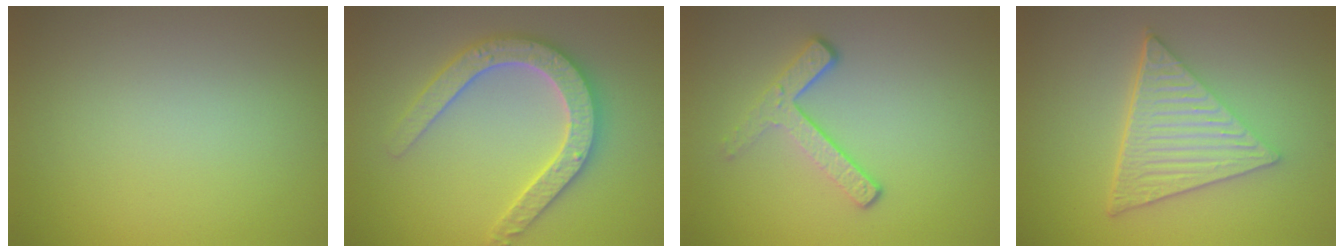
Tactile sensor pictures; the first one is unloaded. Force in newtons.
{"total": 5.3, "press": 5.2, "slide": 0.9}
{"total": 3.3, "press": 2.3, "slide": 2.3}
{"total": 6.6, "press": 4.5, "slide": 4.8}